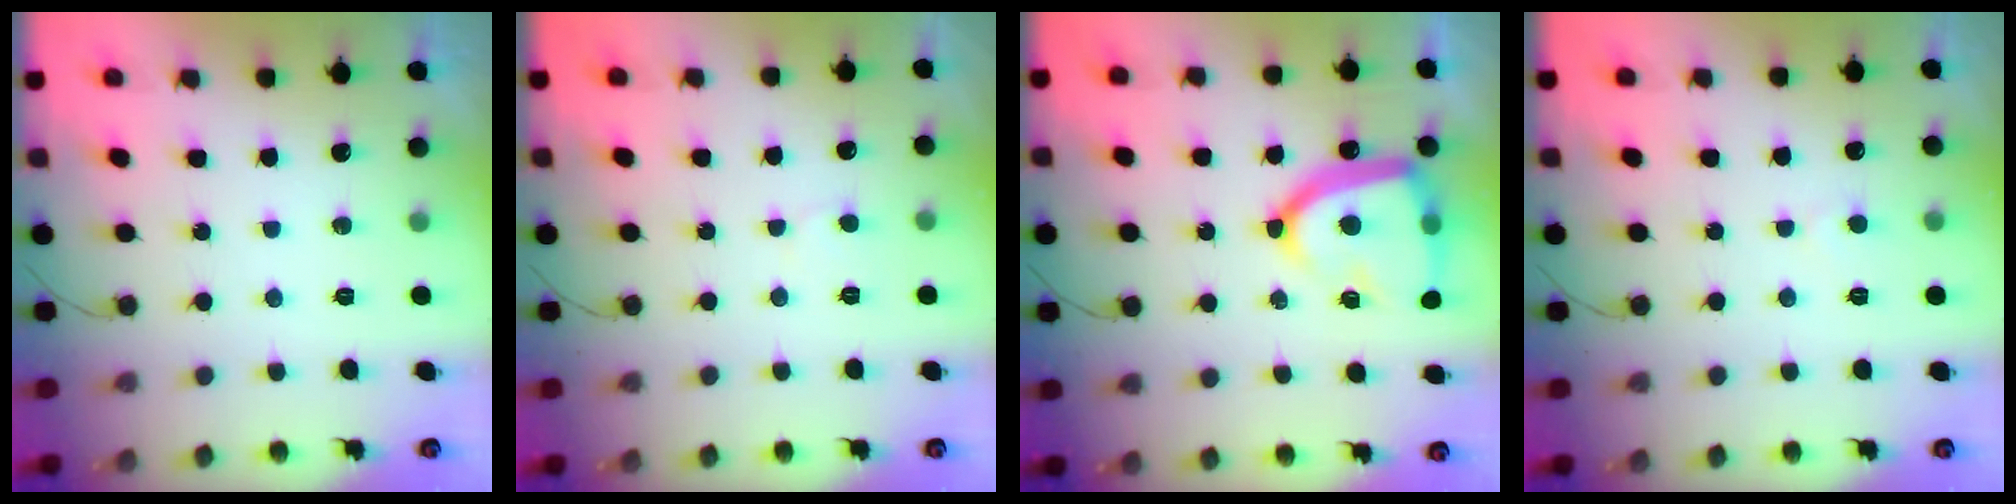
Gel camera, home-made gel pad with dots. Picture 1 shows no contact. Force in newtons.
{"total": 3.8, "press": 3.8, "slide": 0.4}
{"total": 19.3, "press": 19.2, "slide": 1.6}
{"total": 3.2, "press": 3.2, "slide": 0.3}